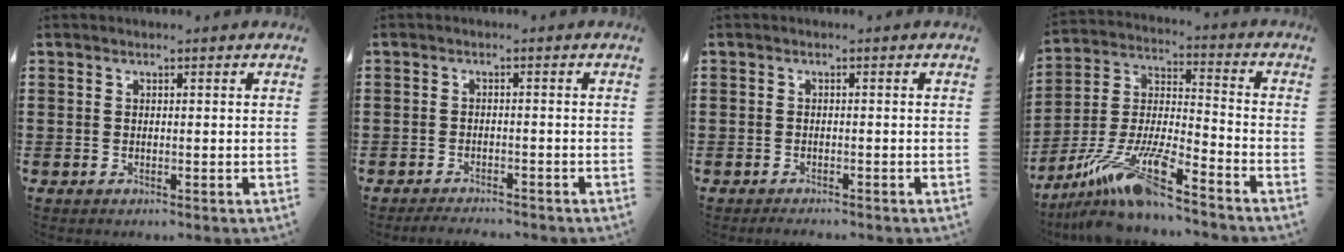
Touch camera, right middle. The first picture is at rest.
{"total": 2.0, "force": [-2.0, 0.1, 0.1], "torque": [-0.008, -0.001, -0.040]}
{"total": 1.0, "force": [-1.0, 0.0, 0.1], "torque": [-0.005, -0.002, -0.020]}
{"total": 13.6, "force": [-11.1, 1.1, 7.8], "torque": [-0.160, 0.010, -0.215]}